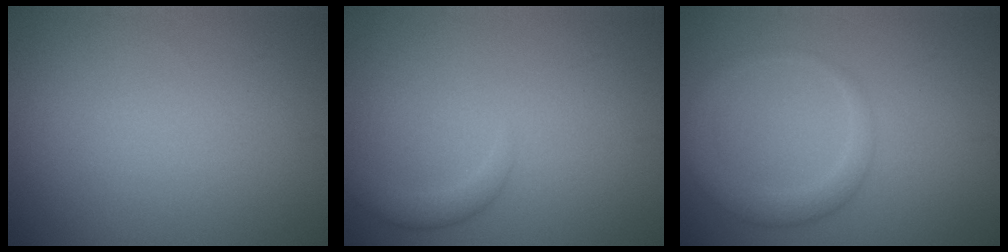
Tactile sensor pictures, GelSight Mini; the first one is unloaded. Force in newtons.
{"total": 1.7, "press": 1.7, "slide": 0.1}
{"total": 2.8, "press": 2.8, "slide": 0.2}